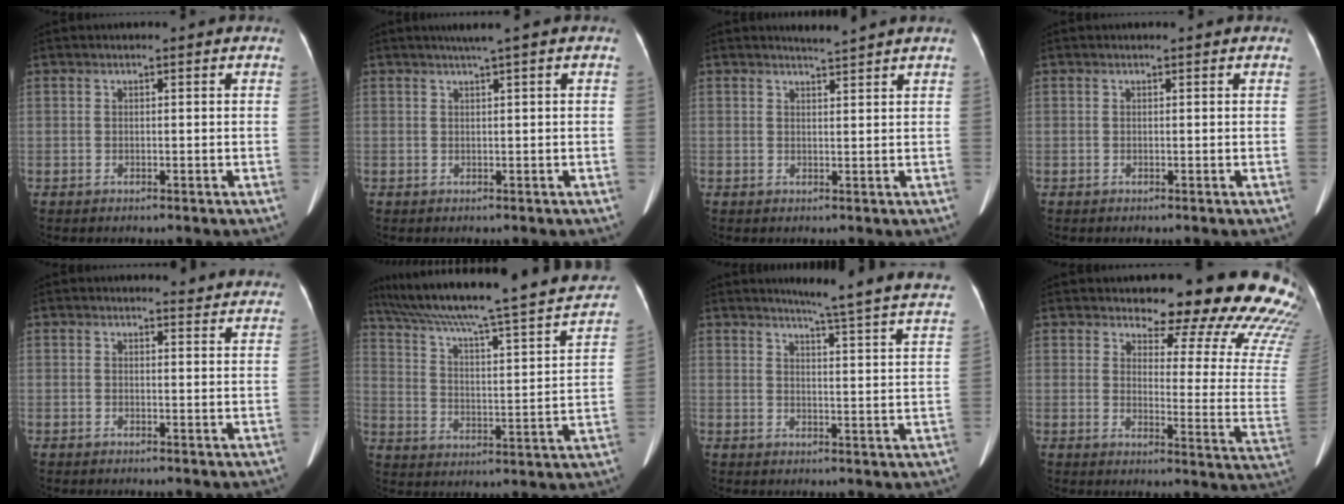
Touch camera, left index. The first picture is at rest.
{"total": 1.2, "force": [0.7, -0.1, 0.9], "torque": [-0.014, 0.008, 0.014]}
{"total": 1.4, "force": [1.3, -0.5, -0.2], "torque": [0.002, -0.001, 0.025]}
{"total": 0.0}
{"total": 4.4, "force": [4.3, 1.1, 0.1], "torque": [0.005, -0.007, 0.027]}
{"total": 29.0, "force": [24.8, 2.6, 14.7], "torque": [-0.240, -0.024, 0.336]}
{"total": 19.1, "force": [17.7, -0.8, 7.0], "torque": [-0.095, -0.076, 0.194]}
{"total": 21.5, "force": [19.2, 4.2, 8.9], "torque": [-0.090, -0.113, 0.201]}